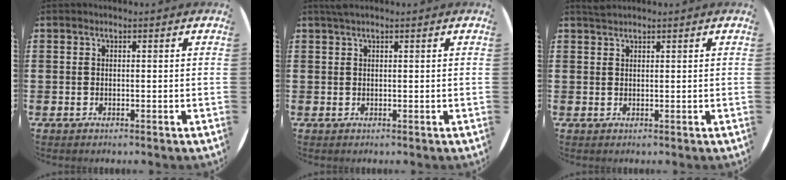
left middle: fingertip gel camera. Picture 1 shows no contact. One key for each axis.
{"total": 0.8, "fx": 0.6, "fy": 0.0, "fz": 0.5, "tx": -0.010, "ty": 0.002, "tz": 0.011}
{"total": 1.0, "fx": 1.0, "fy": 0.0, "fz": 0.1, "tx": -0.004, "ty": 0.001, "tz": 0.020}